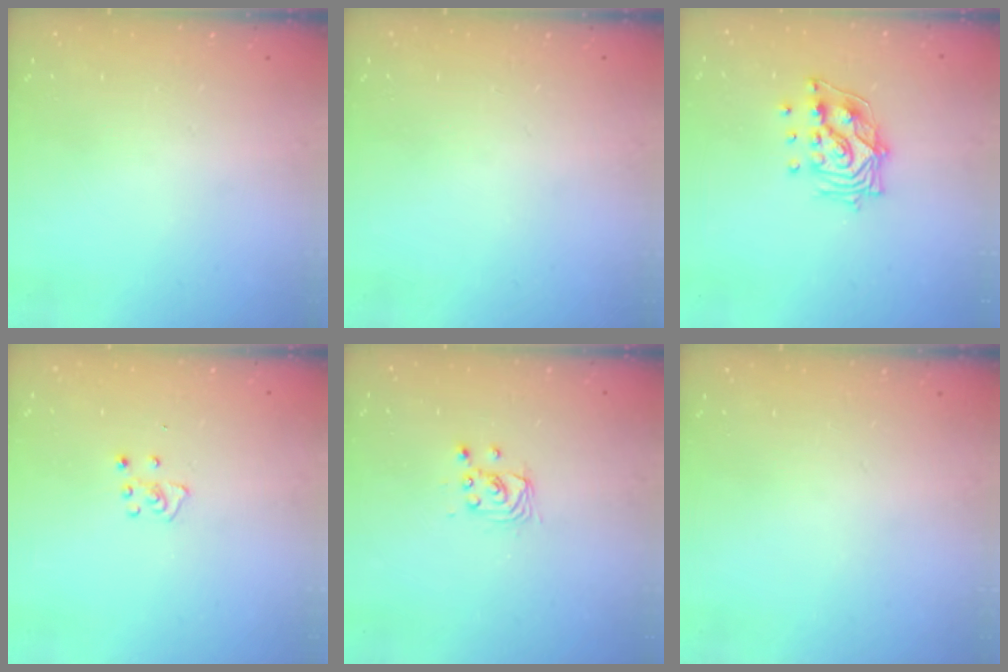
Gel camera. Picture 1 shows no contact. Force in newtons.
{"total": 0.0}
{"total": 12.9, "press": 12.8, "slide": 1.2}
{"total": 4.6, "press": 4.6, "slide": 0.5}
{"total": 2.8, "press": 2.8, "slide": 0.2}
{"total": 0.0}